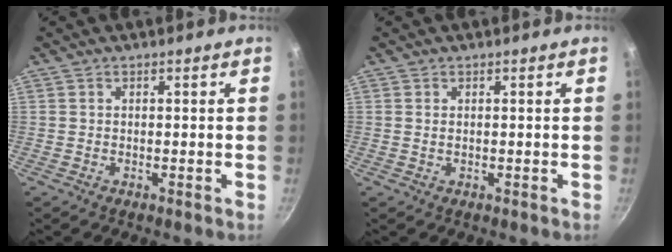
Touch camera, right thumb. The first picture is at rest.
{"total": 0.9, "force": [0.2, 0.6, 0.7], "torque": [-0.014, 0.001, 0.002]}